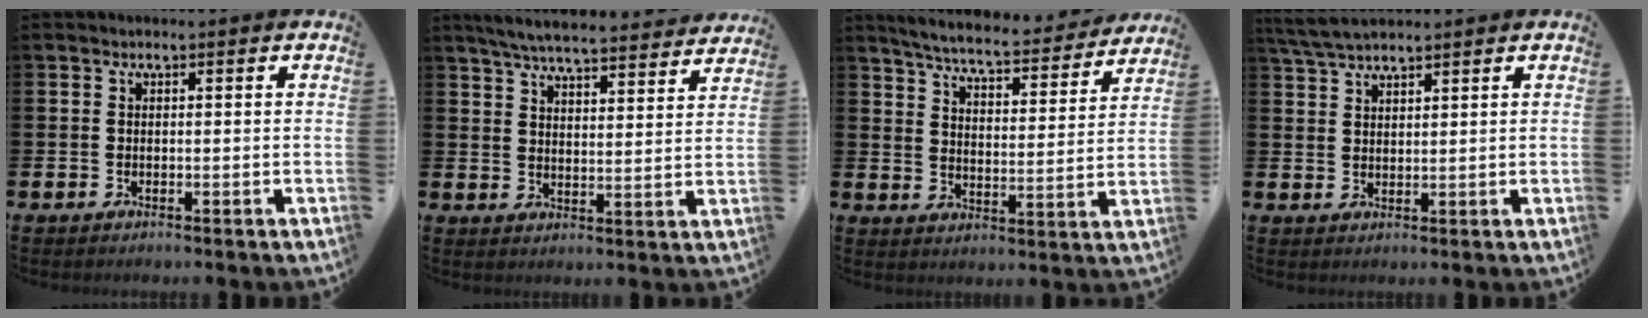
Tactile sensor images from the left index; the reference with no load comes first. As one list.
[{"total": 6.2, "force": [5.9, 0.5, 1.6], "torque": [-0.048, -0.039, 0.104]}, {"total": 6.2, "force": [6.0, 0.3, 1.7], "torque": [-0.054, -0.047, 0.099]}, {"total": 4.0, "force": [3.6, 0.7, 1.4], "torque": [-0.031, -0.011, 0.067]}]